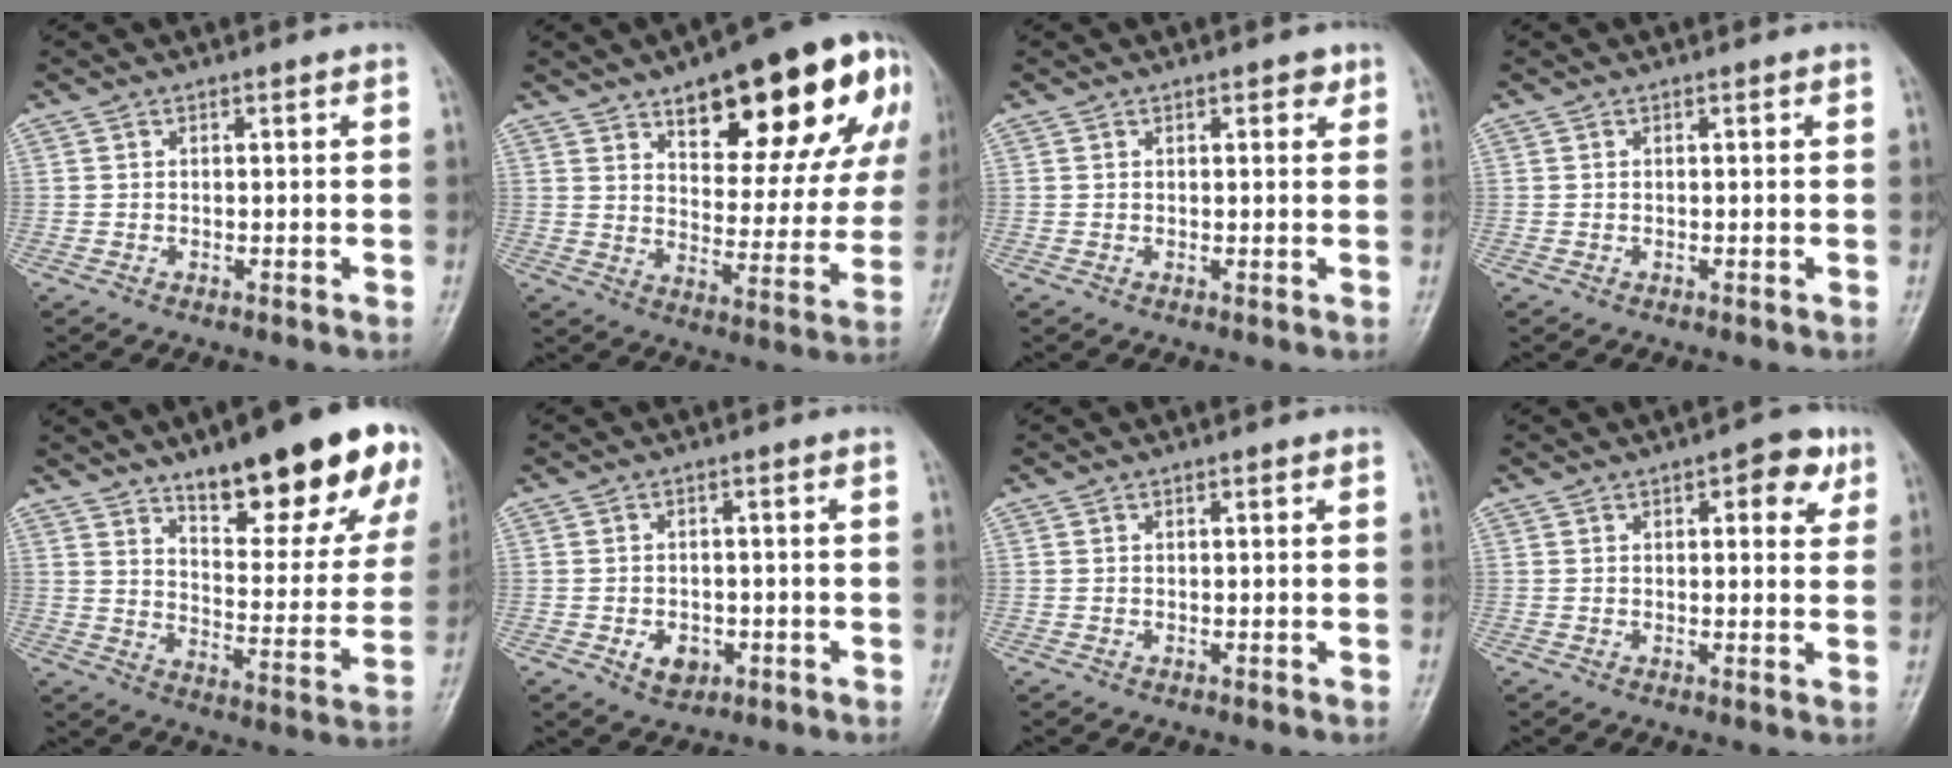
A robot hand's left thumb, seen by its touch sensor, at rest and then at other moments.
{"total": 24.9, "force": [13.4, 9.7, 18.7], "torque": [-0.205, -0.030, 0.190]}
{"total": 2.1, "force": [1.1, 1.0, 1.4], "torque": [-0.007, -0.002, 0.012]}
{"total": 0.0}
{"total": 24.9, "force": [15.3, 7.3, 18.2], "torque": [-0.205, -0.062, 0.223]}
{"total": 3.9, "force": [-1.3, 3.0, 2.2], "torque": [-0.023, 0.003, -0.014]}
{"total": 0.5, "force": [0.3, 0.2, 0.4], "torque": [-0.007, 0.000, 0.003]}
{"total": 6.2, "force": [2.9, 2.8, 4.7], "torque": [-0.033, -0.006, 0.028]}